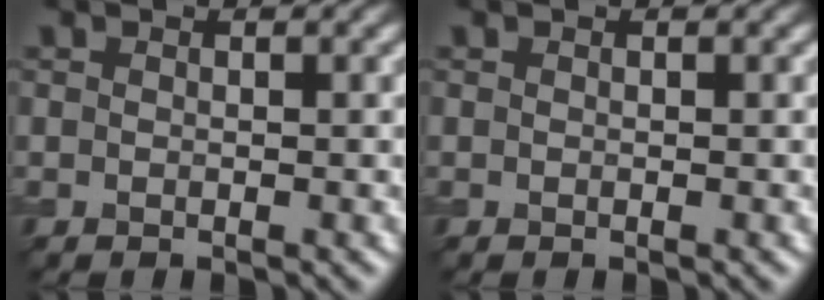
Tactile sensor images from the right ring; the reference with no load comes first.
{"total": 0.0}